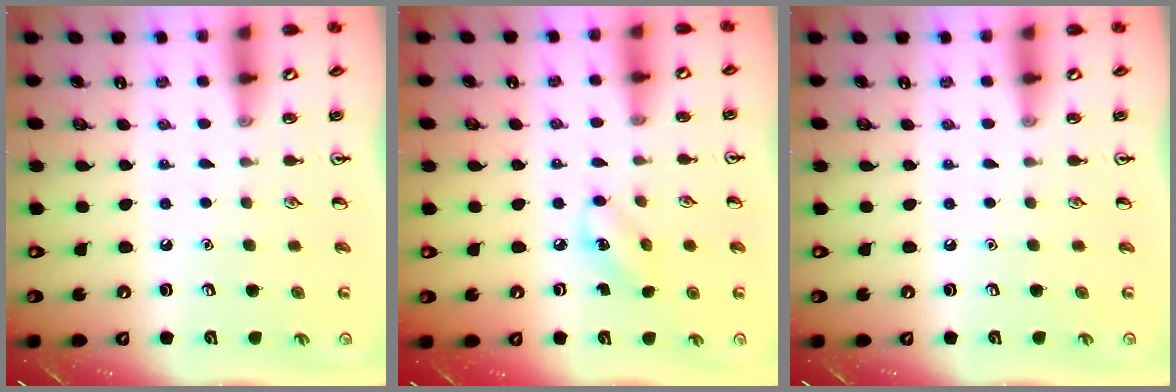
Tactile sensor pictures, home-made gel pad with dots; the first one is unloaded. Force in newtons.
{"total": 3.9, "press": 3.8, "slide": 1.0}
{"total": 0.0}